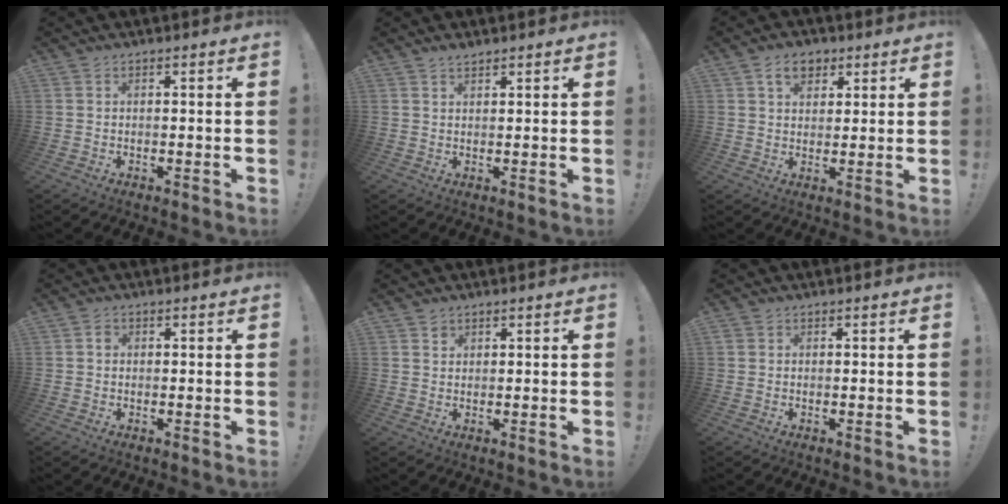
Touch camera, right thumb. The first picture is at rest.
{"total": 1.7, "force": [1.5, 0.4, 0.5], "torque": [-0.011, -0.009, 0.028]}
{"total": 7.0, "force": [3.8, 4.8, 3.3], "torque": [-0.043, -0.009, 0.070]}
{"total": 0.9, "force": [-0.1, 0.7, 0.5], "torque": [-0.004, 0.002, -0.003]}
{"total": 1.6, "force": [1.2, 1.0, 0.2], "torque": [0.003, -0.009, 0.020]}
{"total": 0.8, "force": [0.1, 0.7, 0.0], "torque": [-0.006, 0.005, 0.004]}